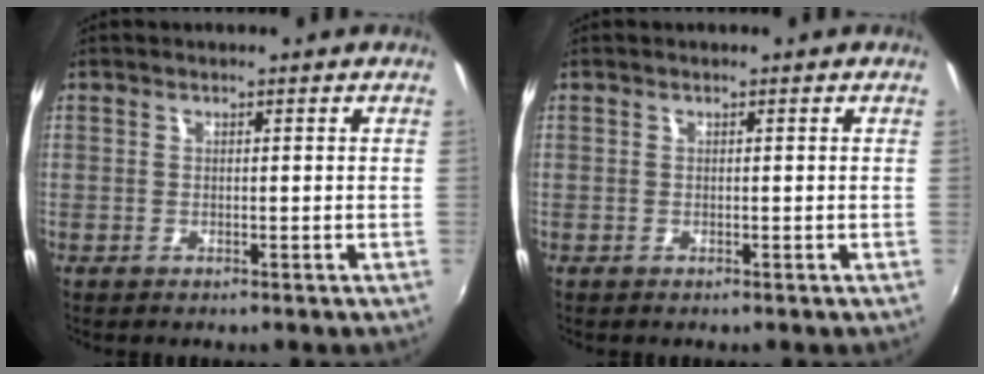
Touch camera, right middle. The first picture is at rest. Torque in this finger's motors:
{"motor_torque": [0.00, 0.00, 0.00, 0.00]}